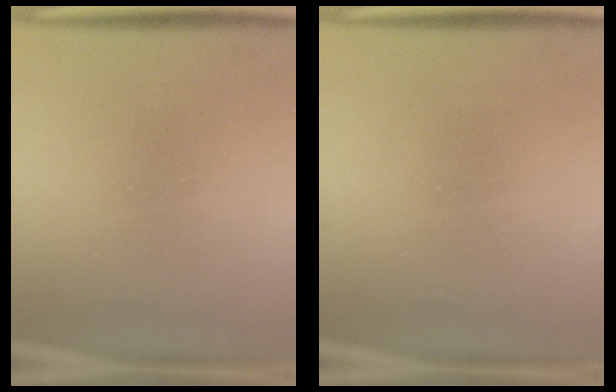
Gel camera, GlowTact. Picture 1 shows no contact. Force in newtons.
{"total": 0.0}